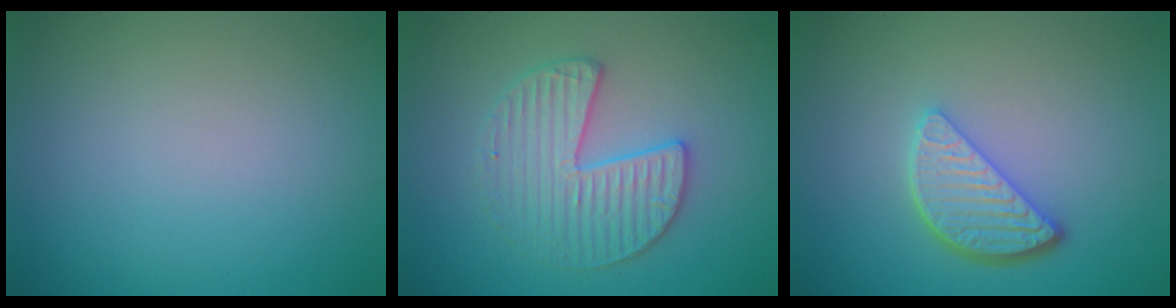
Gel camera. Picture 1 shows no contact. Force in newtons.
{"total": 3.5, "press": 3.4, "slide": 0.6}
{"total": 3.8, "press": 3.1, "slide": 2.2}